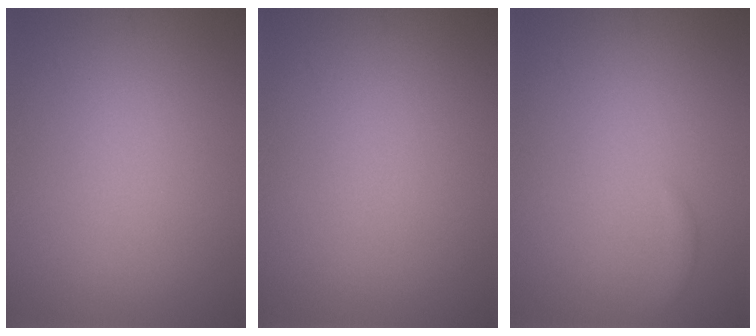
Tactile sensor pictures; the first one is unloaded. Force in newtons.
{"total": 0.0}
{"total": 0.9, "press": 0.9, "slide": 0.1}